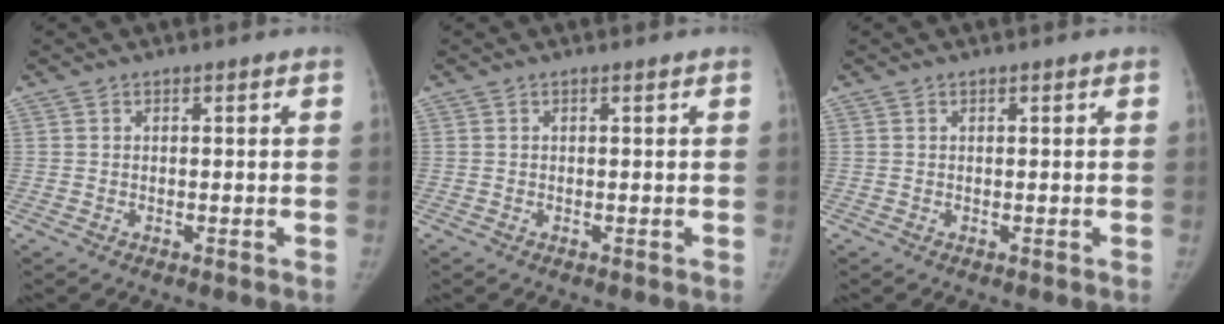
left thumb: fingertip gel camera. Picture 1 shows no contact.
{"total": 0.0}
{"total": 0.0}